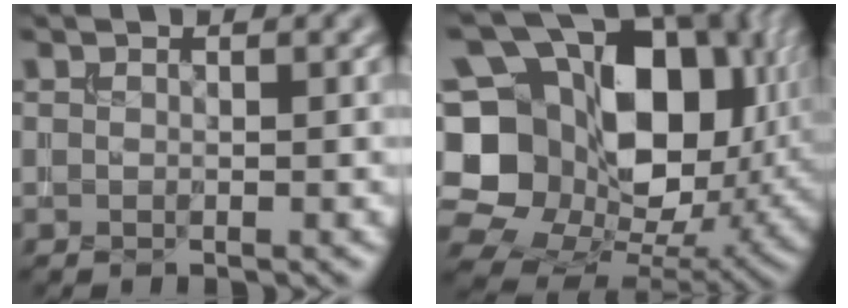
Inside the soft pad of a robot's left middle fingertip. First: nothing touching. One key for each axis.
{"total": 17.7, "fx": 2.3, "fy": 13.4, "fz": 11.3, "tx": -0.227, "ty": 0.008, "tz": 0.056}